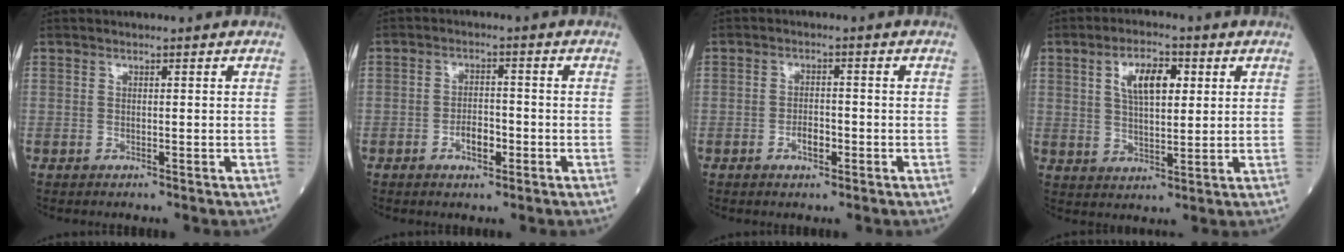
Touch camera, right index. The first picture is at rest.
{"total": 3.7, "force": [-1.6, 1.7, 3.0], "torque": [-0.050, 0.004, -0.026]}
{"total": 2.8, "force": [-1.2, 1.2, 2.3], "torque": [-0.038, 0.004, -0.020]}
{"total": 7.3, "force": [2.5, 3.0, 6.3], "torque": [-0.114, 0.011, 0.046]}